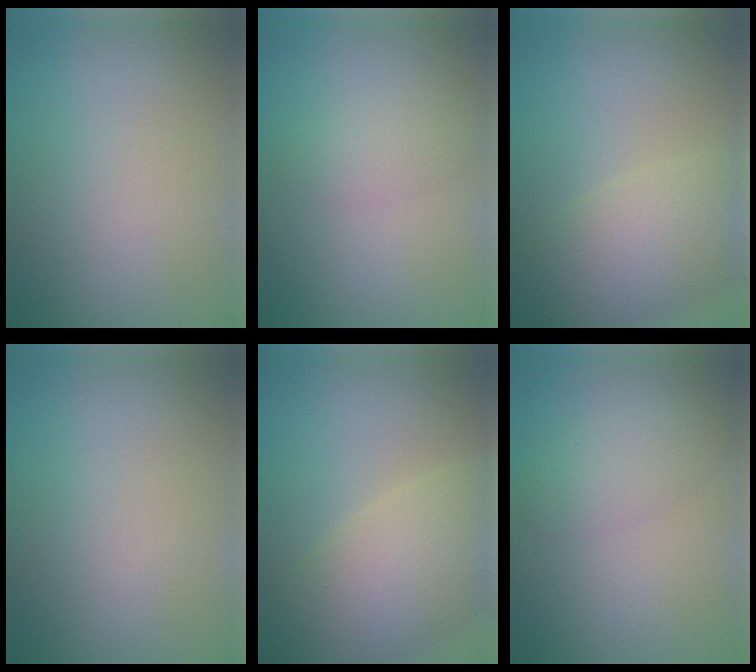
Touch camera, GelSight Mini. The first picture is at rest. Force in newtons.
{"total": 2.2, "press": 2.2, "slide": 0.1}
{"total": 6.3, "press": 6.2, "slide": 0.5}
{"total": 0.0}
{"total": 8.2, "press": 8.2, "slide": 0.5}
{"total": 2.4, "press": 2.4, "slide": 0.2}